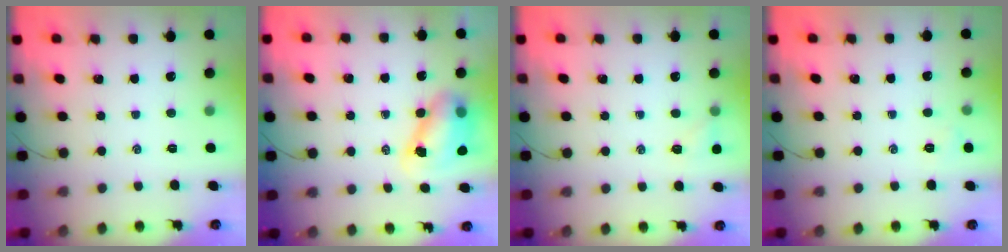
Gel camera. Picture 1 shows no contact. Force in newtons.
{"total": 9.5, "press": 9.3, "slide": 2.0}
{"total": 5.2, "press": 5.0, "slide": 1.2}
{"total": 3.8, "press": 3.7, "slide": 1.1}